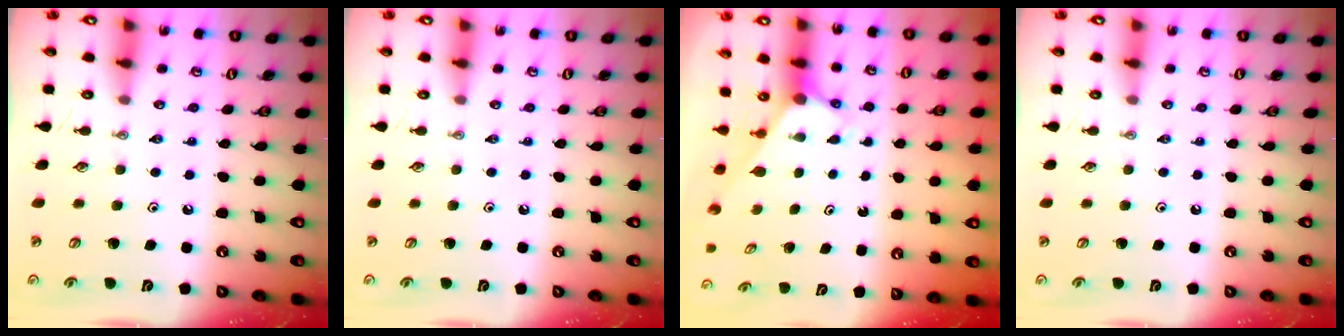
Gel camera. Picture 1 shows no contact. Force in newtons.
{"total": 0.0}
{"total": 2.9, "press": 2.9, "slide": 0.0}
{"total": 0.0}